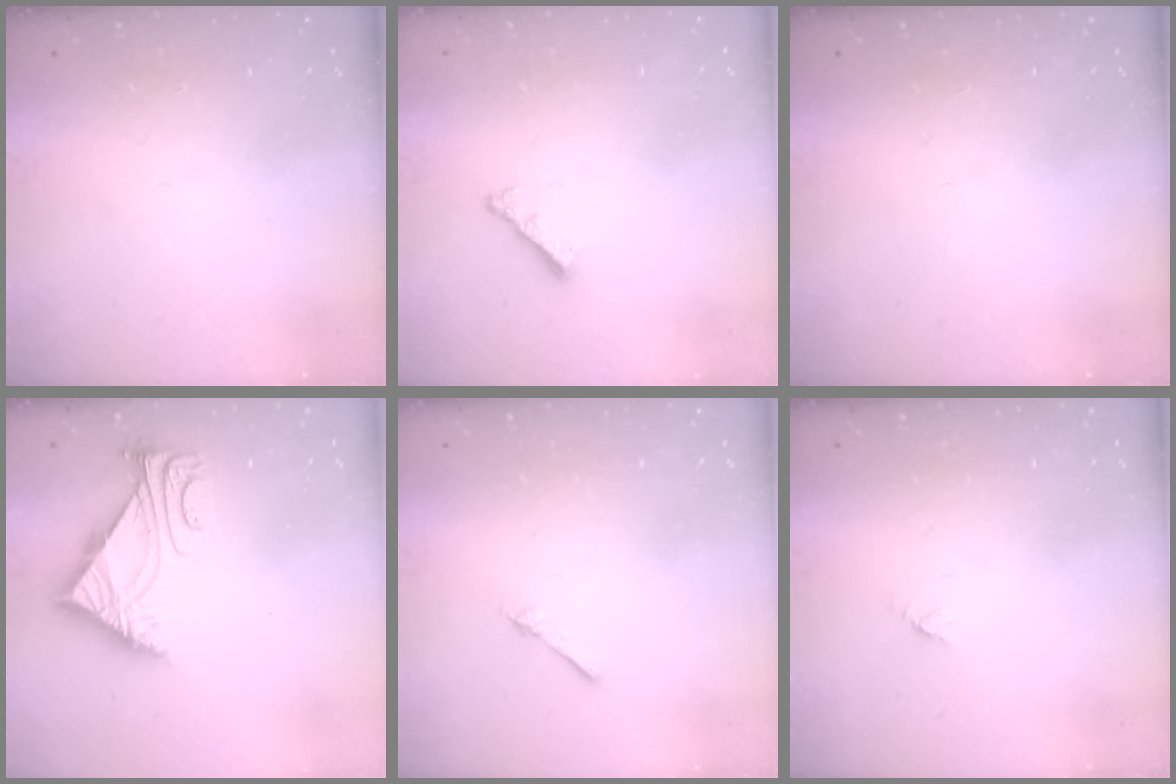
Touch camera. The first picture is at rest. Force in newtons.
{"total": 3.2, "press": 3.2, "slide": 0.7}
{"total": 0.0}
{"total": 6.1, "press": 6.1, "slide": 0.0}
{"total": 2.4, "press": 2.4, "slide": 0.3}
{"total": 2.9, "press": 2.9, "slide": 0.3}